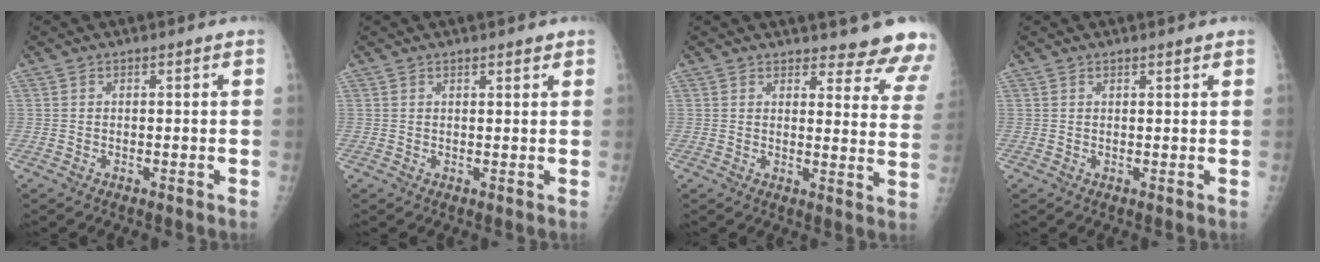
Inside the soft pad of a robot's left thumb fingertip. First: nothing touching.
{"total": 1.5, "force": [1.2, 0.3, 0.9], "torque": [-0.011, -0.007, 0.018]}
{"total": 13.1, "force": [12.5, 2.6, 2.9], "torque": [0.011, -0.107, 0.121]}
{"total": 1.1, "force": [0.9, 0.2, 0.7], "torque": [-0.008, -0.005, 0.015]}